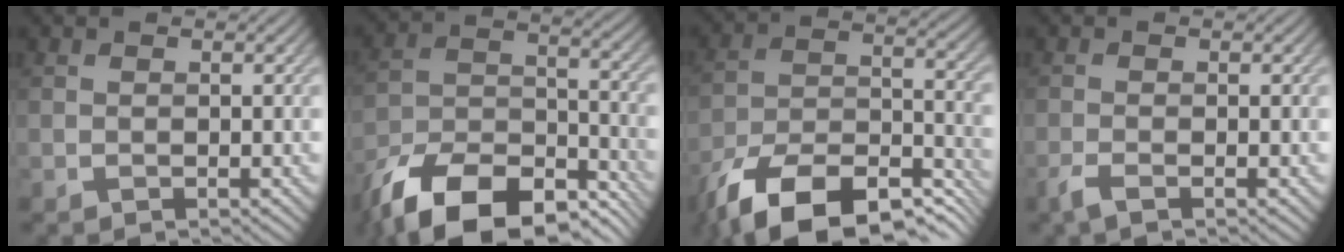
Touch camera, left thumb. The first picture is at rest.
{"total": 16.0, "force": [-12.1, 6.7, 8.0], "torque": [-0.175, -0.014, -0.205]}
{"total": 14.8, "force": [-11.2, 5.5, 8.1], "torque": [-0.165, -0.012, -0.191]}
{"total": 1.6, "force": [-1.0, 0.1, 1.2], "torque": [-0.029, -0.002, -0.028]}